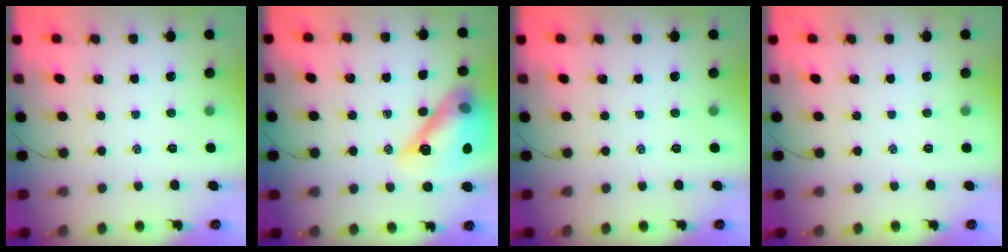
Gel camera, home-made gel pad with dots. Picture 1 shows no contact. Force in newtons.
{"total": 18.1, "press": 18.0, "slide": 1.5}
{"total": 0.0}
{"total": 0.0}